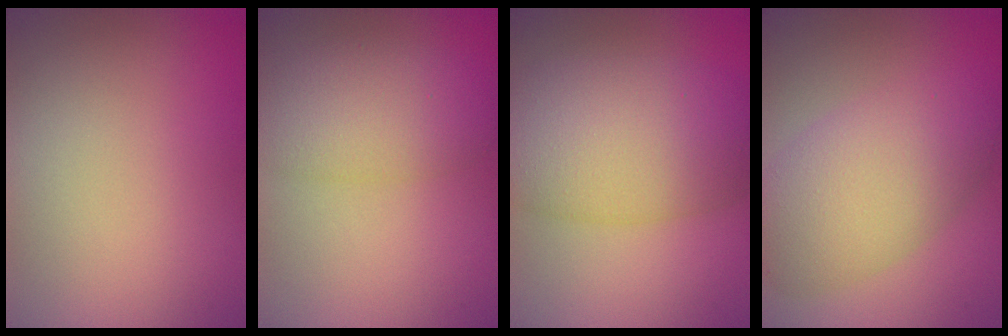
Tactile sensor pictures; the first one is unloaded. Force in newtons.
{"total": 5.8, "press": 5.8, "slide": 0.1}
{"total": 9.8, "press": 9.8, "slide": 0.7}
{"total": 7.4, "press": 7.4, "slide": 0.3}